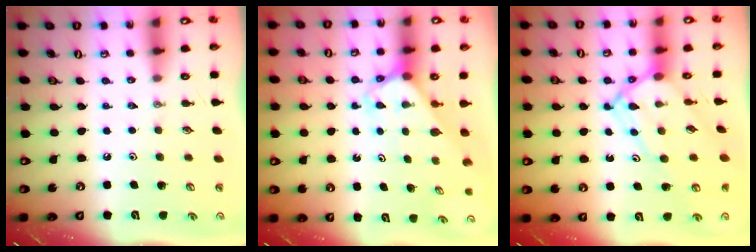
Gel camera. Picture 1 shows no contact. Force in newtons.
{"total": 2.7, "press": 2.7, "slide": 0.2}
{"total": 11.8, "press": 11.8, "slide": 1.0}